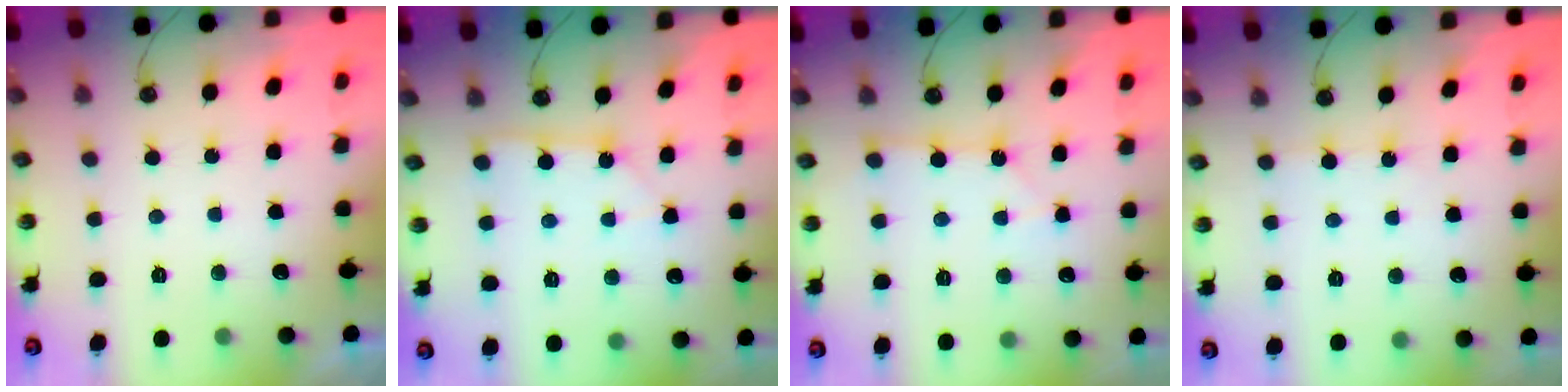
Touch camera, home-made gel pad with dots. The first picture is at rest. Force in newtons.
{"total": 2.5, "press": 2.5, "slide": 0.2}
{"total": 2.9, "press": 2.9, "slide": 0.4}
{"total": 2.4, "press": 2.4, "slide": 0.3}